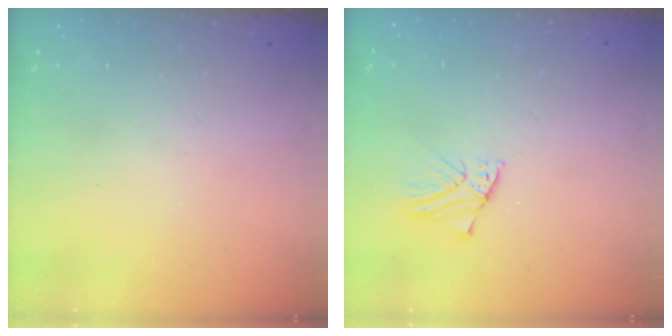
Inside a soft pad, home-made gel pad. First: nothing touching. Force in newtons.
{"total": 1.4, "press": 1.4, "slide": 0.1}